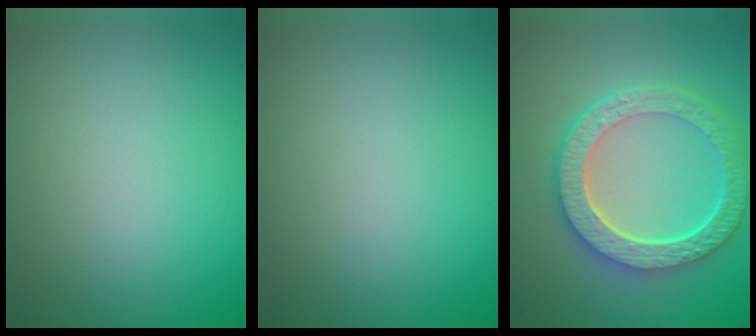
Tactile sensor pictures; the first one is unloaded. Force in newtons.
{"total": 0.0}
{"total": 7.0, "press": 5.3, "slide": 4.5}